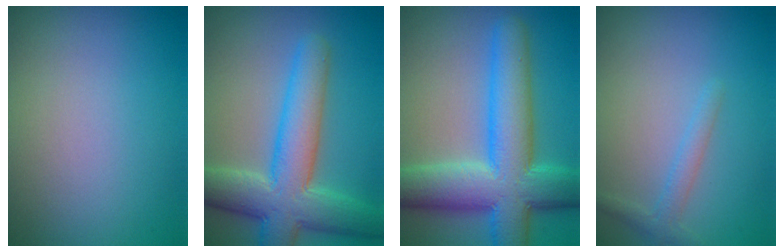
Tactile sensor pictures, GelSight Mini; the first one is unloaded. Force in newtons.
{"total": 8.3, "press": 8.3, "slide": 0.4}
{"total": 10.4, "press": 10.4, "slide": 0.4}
{"total": 1.4, "press": 1.4, "slide": 0.1}